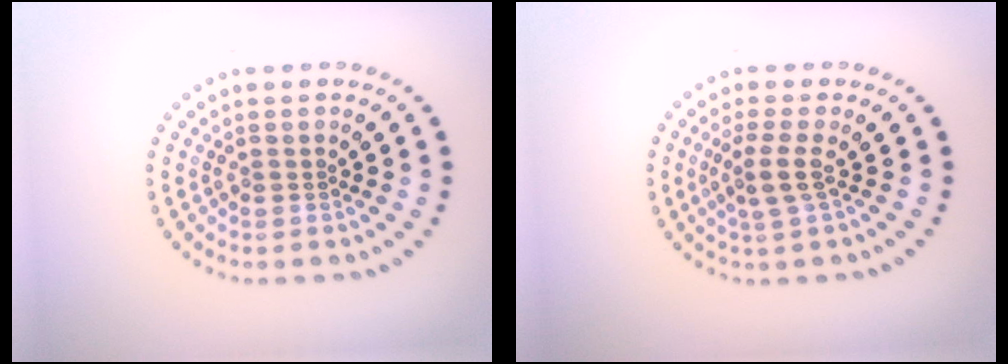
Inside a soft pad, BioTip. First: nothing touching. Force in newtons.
{"total": 2.1, "press": 1.5, "slide": 1.5}